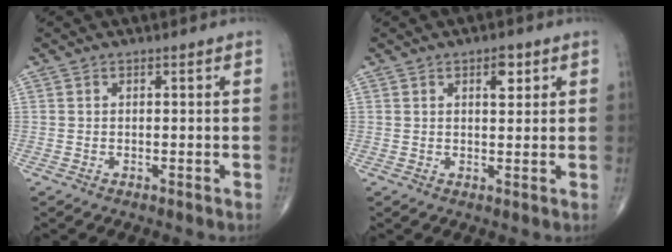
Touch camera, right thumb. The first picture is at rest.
{"total": 3.6, "force": [1.7, 1.6, 2.7], "torque": [-0.028, -0.007, 0.023]}